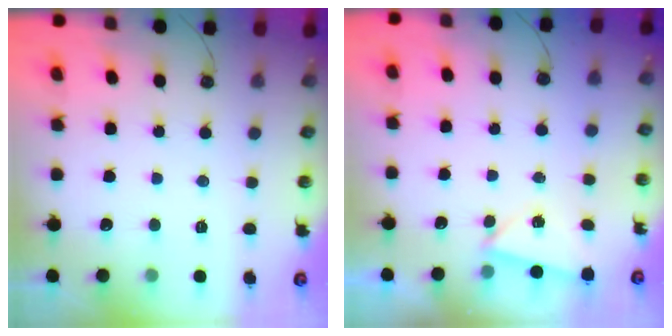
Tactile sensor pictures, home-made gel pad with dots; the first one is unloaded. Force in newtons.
{"total": 3.0, "press": 2.4, "slide": 1.7}